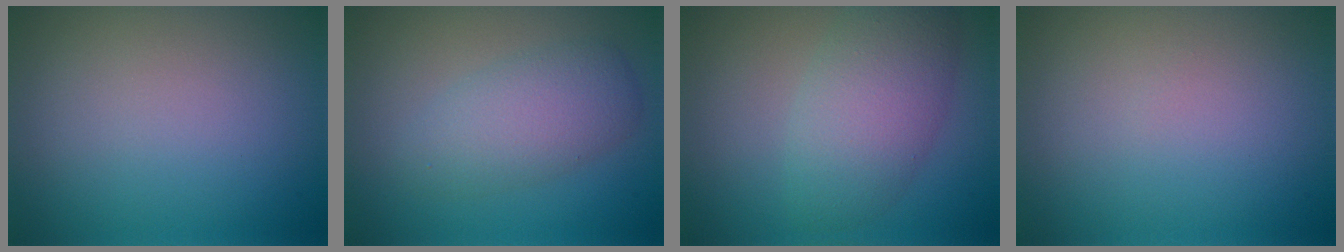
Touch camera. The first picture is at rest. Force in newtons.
{"total": 3.8, "press": 3.8, "slide": 0.2}
{"total": 5.3, "press": 5.3, "slide": 0.2}
{"total": 0.0}